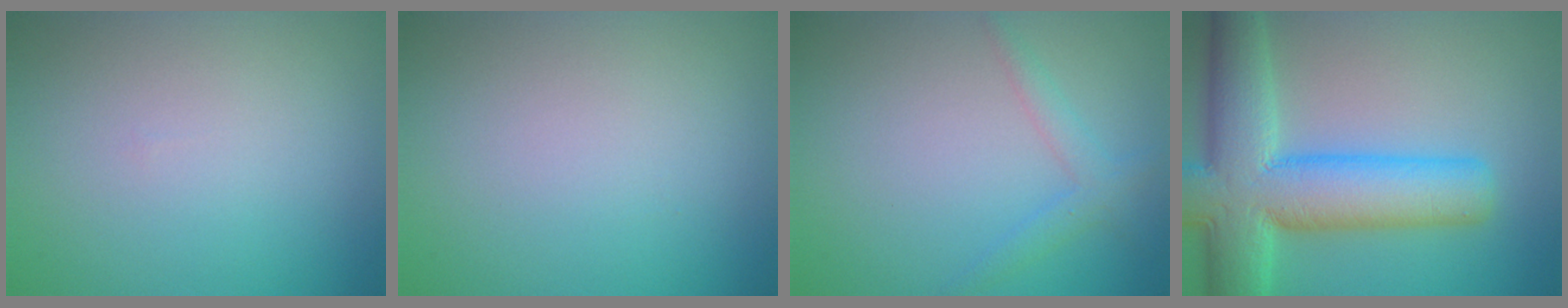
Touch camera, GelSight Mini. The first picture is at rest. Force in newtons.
{"total": 0.0}
{"total": 2.0, "press": 2.0, "slide": 0.1}
{"total": 11.3, "press": 11.3, "slide": 0.7}